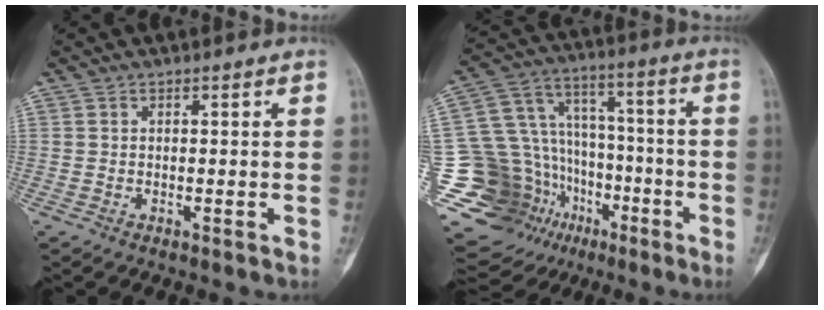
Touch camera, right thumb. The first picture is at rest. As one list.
[{"total": 25.6, "force": [-10.4, 19.7, 12.7], "torque": [-0.210, 0.122, -0.156]}]